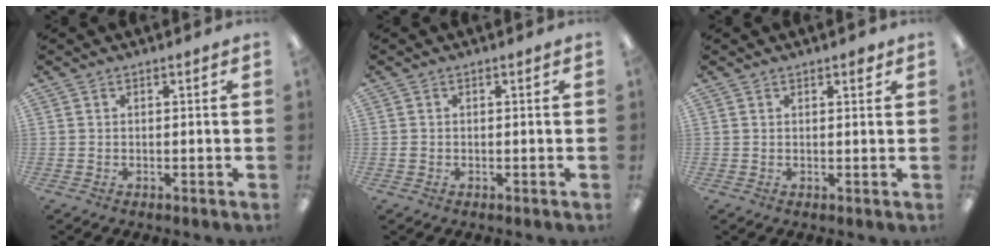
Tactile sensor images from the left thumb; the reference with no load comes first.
{"total": 0.7, "force": [-0.1, 0.6, 0.3], "torque": [-0.006, 0.004, -0.004]}
{"total": 1.7, "force": [1.3, 0.8, 0.7], "torque": [0.001, -0.005, 0.019]}